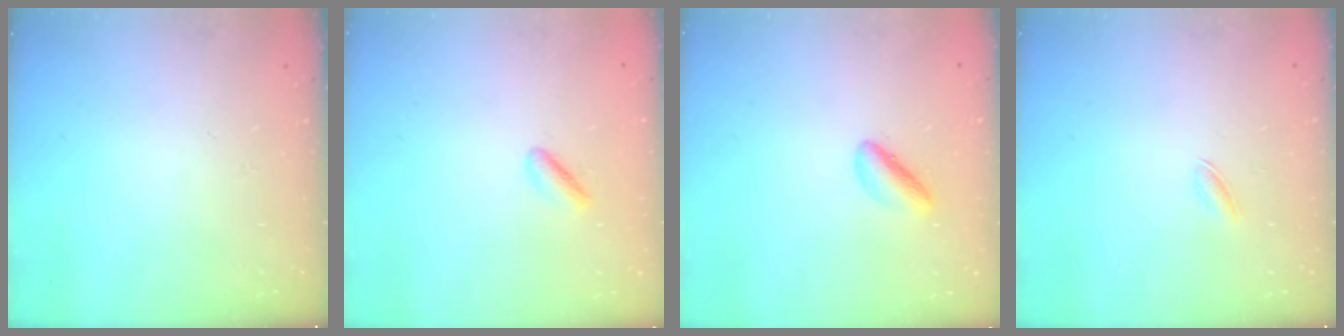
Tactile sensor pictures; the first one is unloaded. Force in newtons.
{"total": 1.9, "press": 1.6, "slide": 0.9}
{"total": 3.6, "press": 3.5, "slide": 0.6}
{"total": 2.3, "press": 2.2, "slide": 0.7}